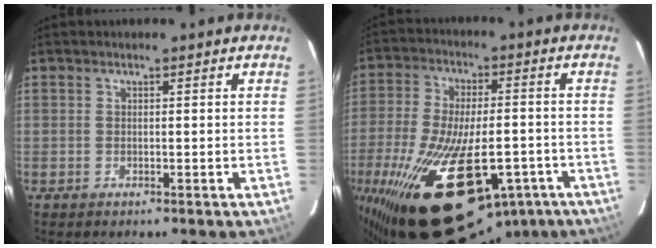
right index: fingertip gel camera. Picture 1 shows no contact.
{"total": 30.3, "force": [-15.2, 14.5, 21.9], "torque": [-0.428, -0.045, -0.223]}